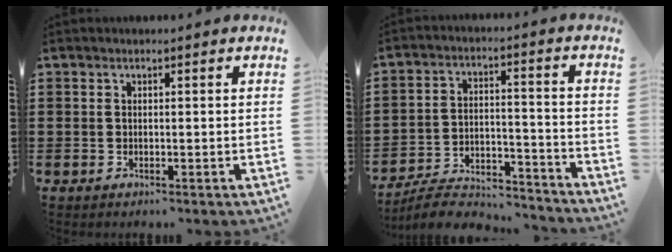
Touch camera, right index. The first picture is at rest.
{"total": 6.6, "force": [-6.2, 1.1, 1.9], "torque": [-0.040, 0.006, -0.123]}